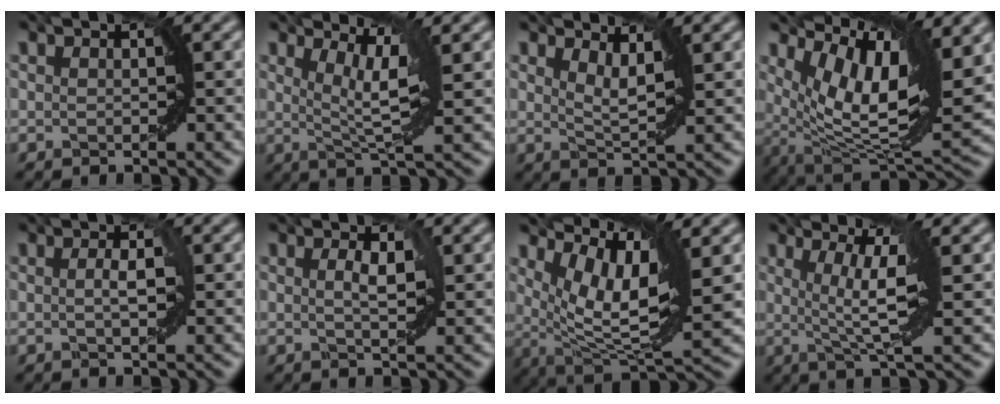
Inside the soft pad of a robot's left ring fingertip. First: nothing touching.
{"total": 3.9, "force": [1.1, 0.6, 3.7], "torque": [-0.068, 0.001, 0.027]}
{"total": 1.9, "force": [1.4, 0.4, 1.3], "torque": [-0.031, 0.002, 0.028]}
{"total": 10.7, "force": [5.5, 3.4, 8.6], "torque": [-0.162, 0.011, 0.107]}
{"total": 1.1, "force": [-0.5, 0.1, 1.0], "torque": [-0.013, 0.002, -0.003]}
{"total": 1.0, "force": [-0.2, 0.1, 1.0], "torque": [-0.019, 0.005, 0.003]}
{"total": 7.4, "force": [3.2, 2.3, 6.3], "torque": [-0.124, 0.002, 0.068]}
{"total": 4.7, "force": [0.2, 0.5, 4.6], "torque": [-0.086, 0.001, 0.011]}